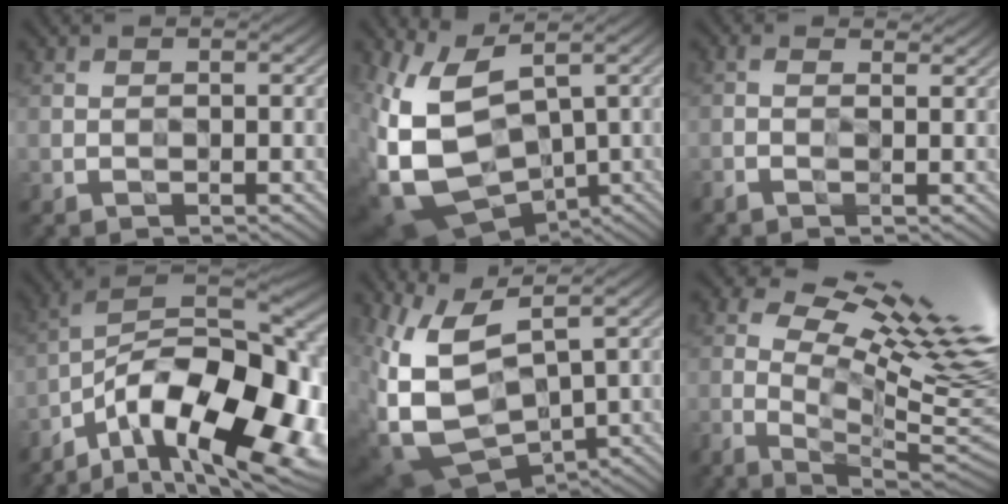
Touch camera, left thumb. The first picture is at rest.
{"total": 13.6, "force": [1.0, 9.0, 10.1], "torque": [-0.237, -0.039, 0.064]}
{"total": 1.2, "force": [0.0, 0.2, 1.2], "torque": [-0.035, -0.001, -0.007]}
{"total": 18.9, "force": [-9.3, 7.9, 14.5], "torque": [-0.248, -0.015, -0.150]}
{"total": 11.4, "force": [2.9, 6.5, 8.9], "torque": [-0.226, -0.028, 0.086]}
{"total": 15.0, "force": [5.0, 4.0, 13.5], "torque": [-0.244, 0.003, 0.092]}